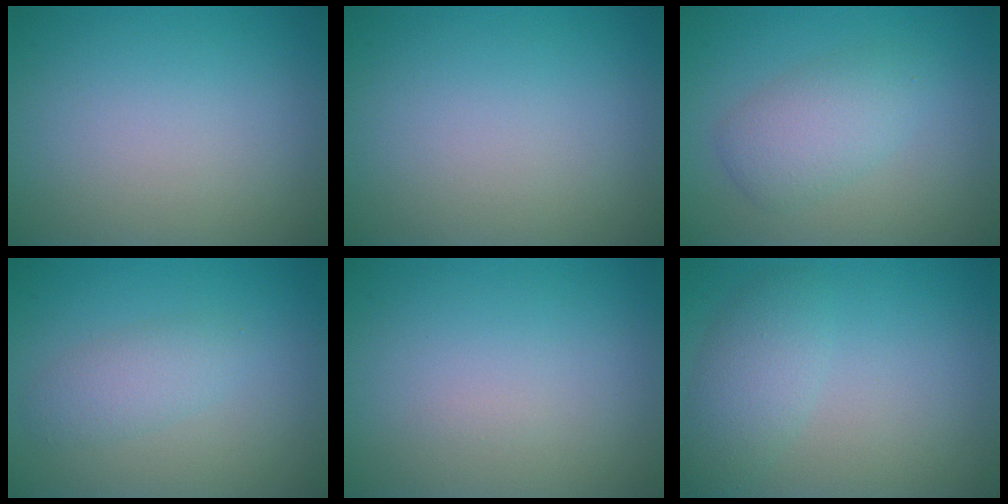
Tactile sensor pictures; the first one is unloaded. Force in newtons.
{"total": 0.0}
{"total": 3.6, "press": 3.6, "slide": 0.1}
{"total": 2.2, "press": 2.2, "slide": 0.2}
{"total": 0.0}
{"total": 3.0, "press": 3.0, "slide": 0.1}